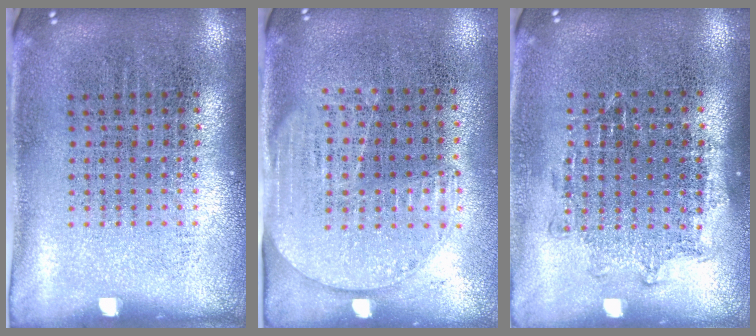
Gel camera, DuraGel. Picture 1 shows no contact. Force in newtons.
{"total": 1.5, "press": 1.2, "slide": 0.9}
{"total": 1.1, "press": 1.0, "slide": 0.5}